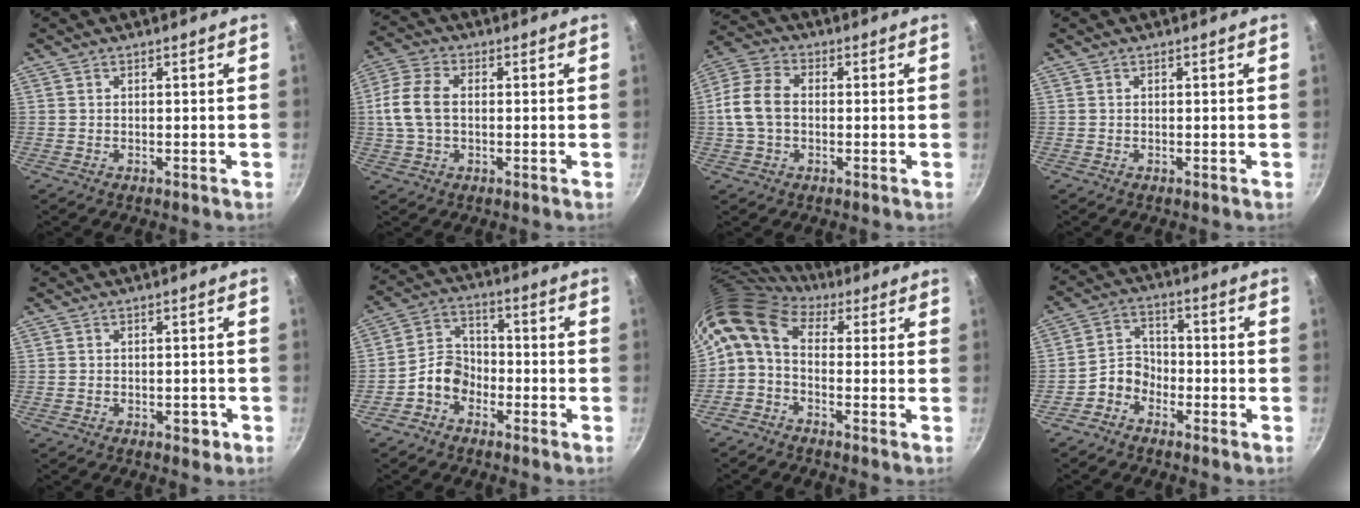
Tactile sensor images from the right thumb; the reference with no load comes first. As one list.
[{"total": 8.9, "force": [0.3, 5.7, 6.8], "torque": [-0.143, 0.018, -0.004]}, {"total": 9.2, "force": [-0.1, 6.5, 6.6], "torque": [-0.125, 0.022, -0.014]}, {"total": 0.0}, {"total": 2.1, "force": [-1.0, 1.3, 1.4], "torque": [-0.008, 0.014, -0.007]}, {"total": 7.1, "force": [-3.4, 5.3, 3.3], "torque": [-0.035, 0.043, -0.077]}, {"total": 9.4, "force": [1.2, 6.3, 6.9], "torque": [-0.138, 0.030, 0.001]}, {"total": 5.4, "force": [-3.2, 4.0, 2.0], "torque": [-0.013, 0.041, -0.072]}]